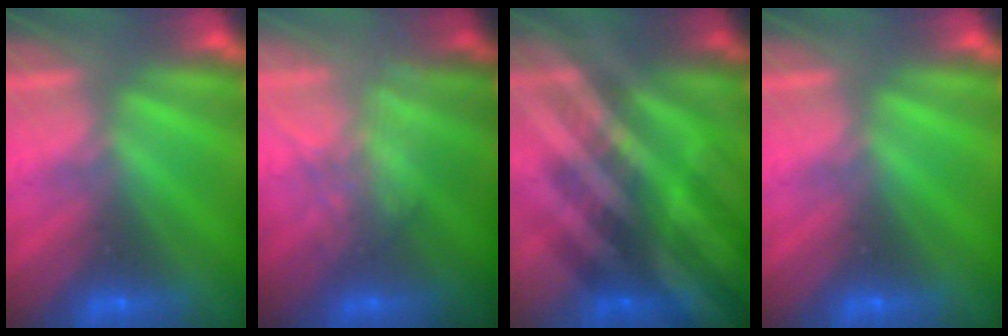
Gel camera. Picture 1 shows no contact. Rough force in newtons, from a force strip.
{"total": 11.7}
{"total": 8.5}
{"total": 0.0}